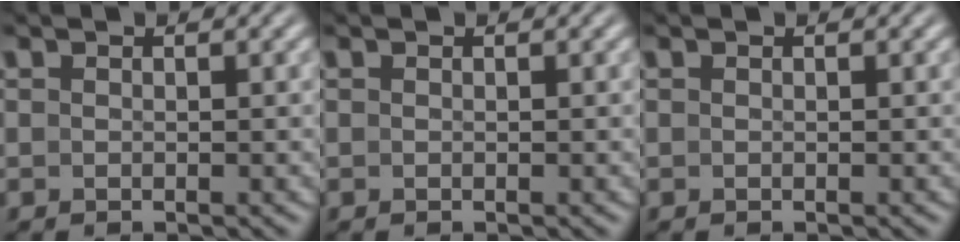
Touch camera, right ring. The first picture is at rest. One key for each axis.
{"total": 0.0}
{"total": 0.0}